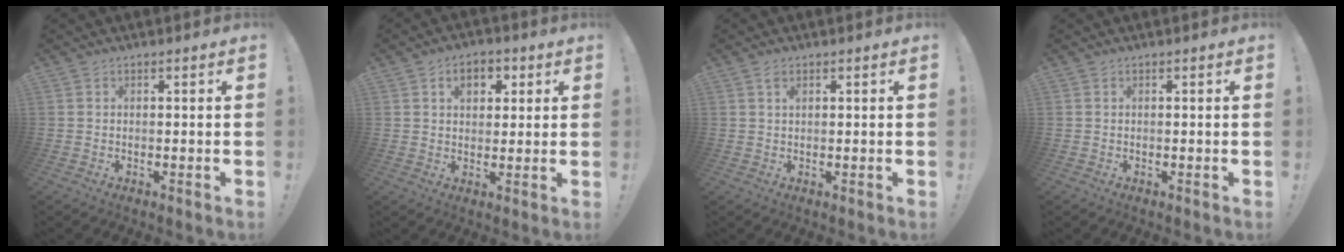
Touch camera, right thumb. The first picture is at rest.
{"total": 6.5, "force": [2.4, 4.8, 3.6], "torque": [-0.042, -0.002, 0.042]}
{"total": 1.3, "force": [0.8, 0.7, 0.8], "torque": [-0.009, -0.002, 0.013]}
{"total": 0.0}